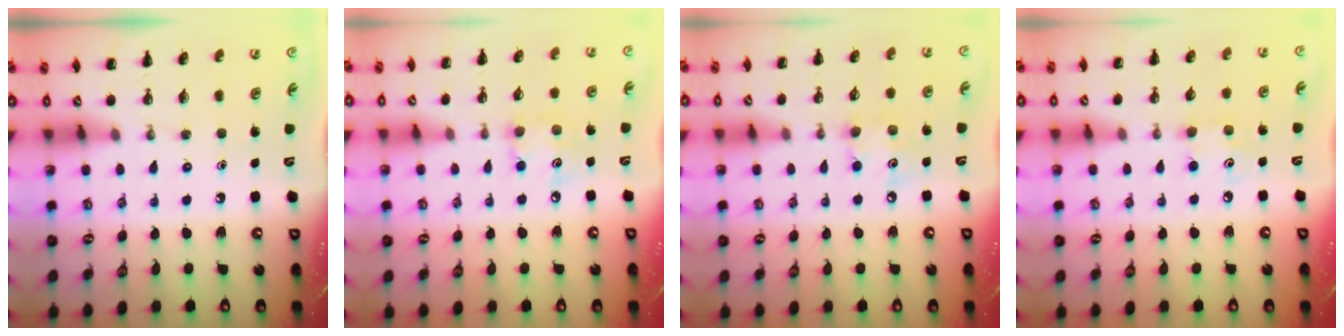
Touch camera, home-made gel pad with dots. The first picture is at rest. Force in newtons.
{"total": 6.3, "press": 6.2, "slide": 0.9}
{"total": 5.8, "press": 5.7, "slide": 0.7}
{"total": 4.3, "press": 4.2, "slide": 0.9}